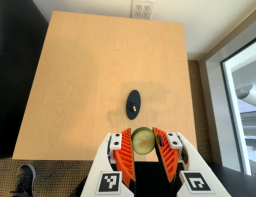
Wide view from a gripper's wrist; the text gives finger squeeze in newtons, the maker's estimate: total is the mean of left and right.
{"total": 7.9, "left": 7.6, "right": 8.1}